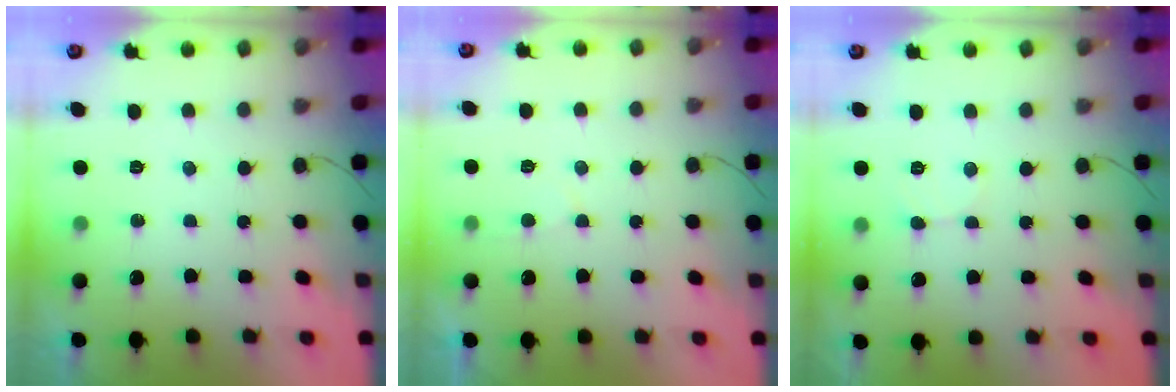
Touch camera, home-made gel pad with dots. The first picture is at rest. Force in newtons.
{"total": 2.3, "press": 2.3, "slide": 0.3}
{"total": 1.9, "press": 1.9, "slide": 0.2}